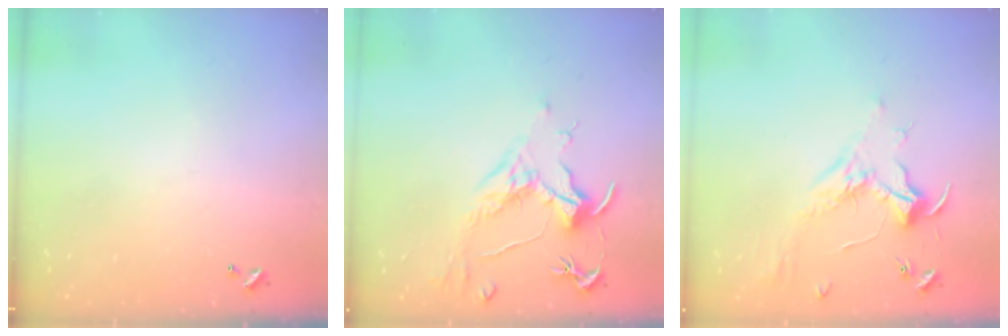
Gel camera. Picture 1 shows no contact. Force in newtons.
{"total": 1.8, "press": 1.6, "slide": 0.9}
{"total": 1.9, "press": 1.7, "slide": 0.7}